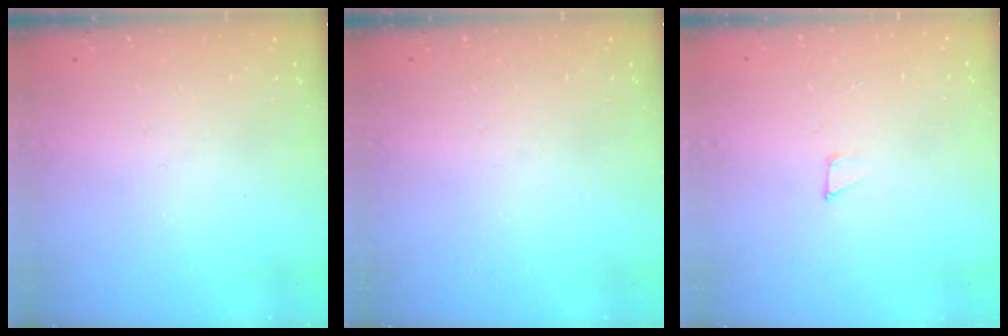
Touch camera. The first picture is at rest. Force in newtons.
{"total": 0.0}
{"total": 3.2, "press": 3.2, "slide": 0.2}